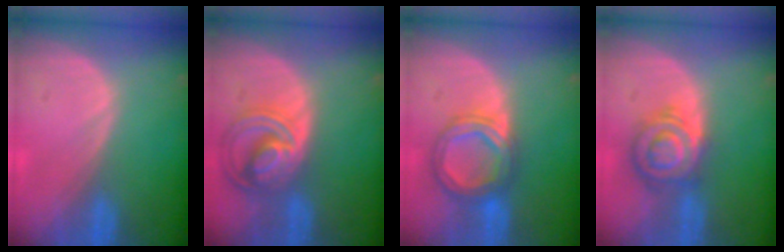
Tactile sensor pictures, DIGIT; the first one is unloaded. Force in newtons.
{"total": 8.7, "press": 7.5, "slide": 4.4}
{"total": 6.9, "press": 6.8, "slide": 0.5}
{"total": 7.0, "press": 7.0, "slide": 0.2}